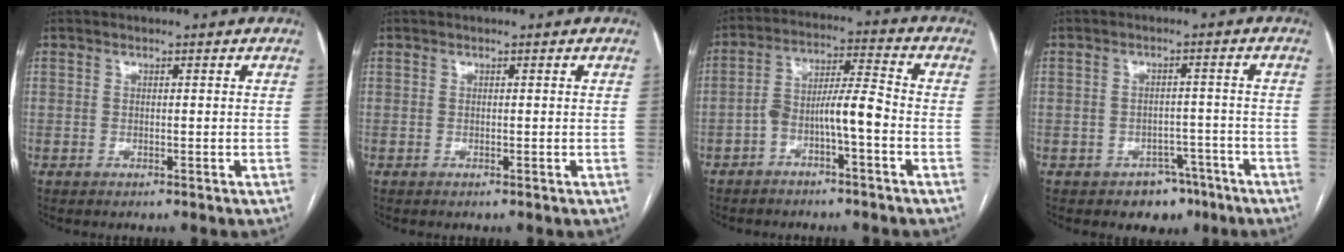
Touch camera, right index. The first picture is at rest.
{"total": 0.0}
{"total": 7.2, "force": [-2.9, 0.9, 6.5], "torque": [-0.119, 0.031, -0.048]}
{"total": 4.9, "force": [-3.2, 3.7, 0.8], "torque": [0.006, 0.019, -0.037]}